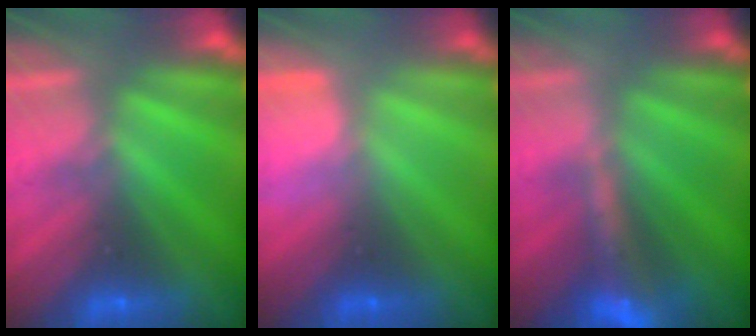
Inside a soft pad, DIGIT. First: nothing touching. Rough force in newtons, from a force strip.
{"total": 2.9}
{"total": 9.1}